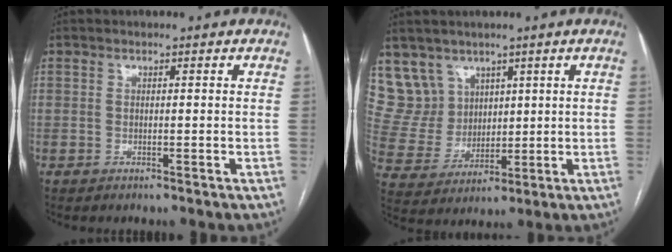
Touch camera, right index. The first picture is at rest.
{"total": 8.4, "force": [5.6, 6.3, 0.3], "torque": [-0.016, 0.029, 0.129]}